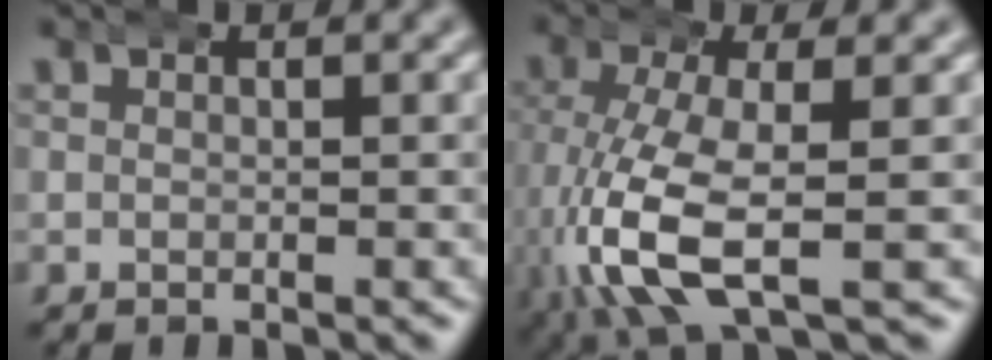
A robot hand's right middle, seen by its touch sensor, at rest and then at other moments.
{"total": 7.8, "force": [-1.4, 3.4, 6.8], "torque": [-0.165, -0.034, 0.004]}